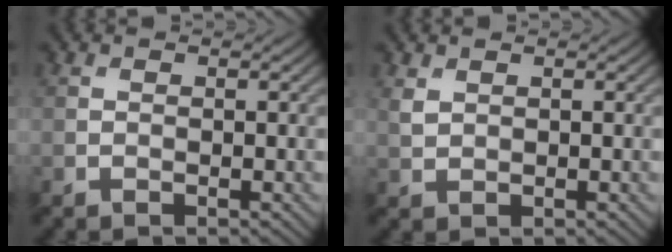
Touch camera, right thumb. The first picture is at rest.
{"total": 1.4, "force": [0.8, 0.8, 0.7], "torque": [-0.023, -0.002, 0.021]}